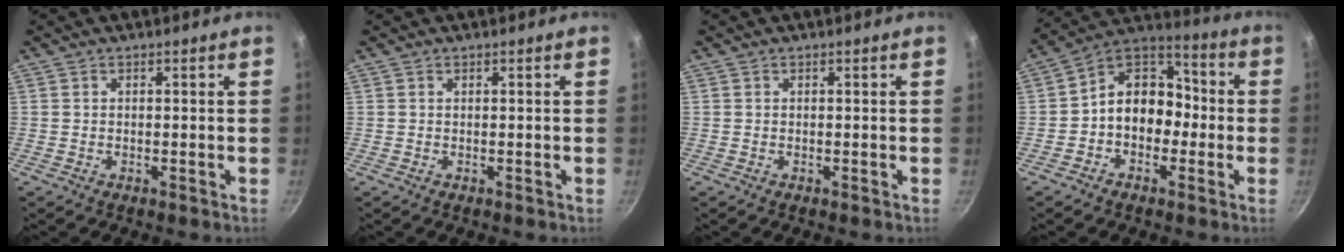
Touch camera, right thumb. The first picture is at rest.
{"total": 0.0}
{"total": 0.0}
{"total": 12.1, "force": [-1.8, 9.3, 7.4], "torque": [-0.065, 0.053, -0.051]}